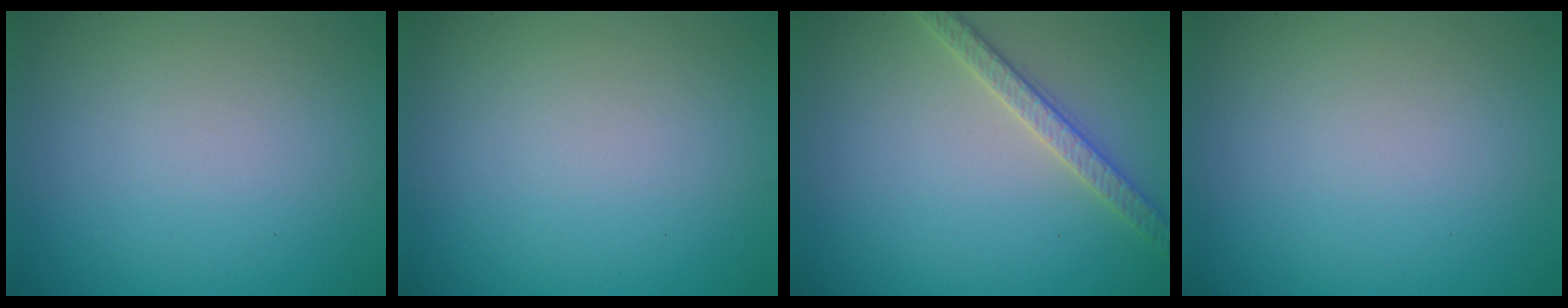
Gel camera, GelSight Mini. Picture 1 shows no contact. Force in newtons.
{"total": 0.0}
{"total": 2.6, "press": 2.5, "slide": 0.5}
{"total": 0.0}